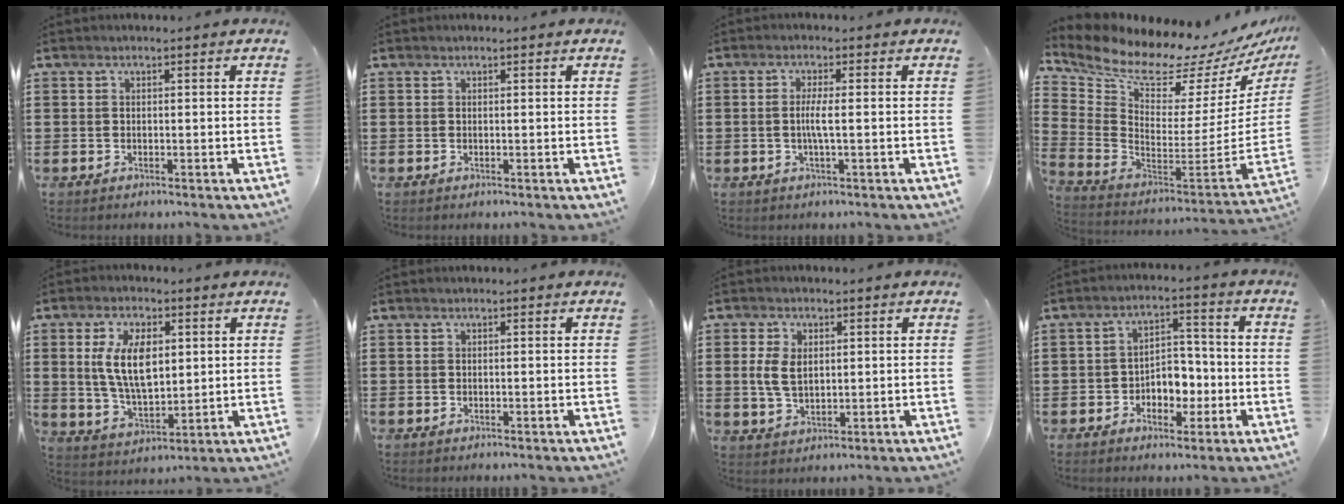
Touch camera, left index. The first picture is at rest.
{"total": 0.0}
{"total": 3.2, "force": [-0.3, 0.0, 3.2], "torque": [-0.065, -0.010, -0.008]}
{"total": 7.6, "force": [7.0, 1.6, 2.5], "torque": [-0.087, -0.077, 0.112]}
{"total": 9.9, "force": [2.7, 5.0, 8.1], "torque": [-0.160, 0.002, 0.044]}
{"total": 0.0}
{"total": 4.9, "force": [0.9, 3.0, 3.8], "torque": [-0.095, 0.005, 0.012]}
{"total": 4.5, "force": [-1.7, 3.4, 2.5], "torque": [-0.047, 0.006, -0.037]}